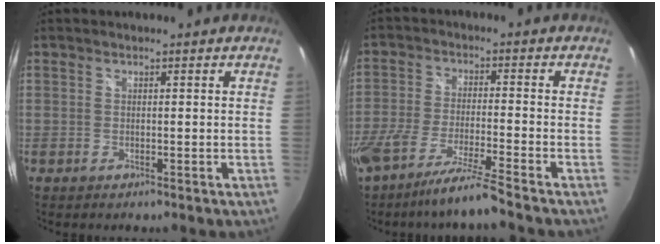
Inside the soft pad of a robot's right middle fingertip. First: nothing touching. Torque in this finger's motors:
{"motor_torque": [1.07, -1.07, 0.49, 0.16]}